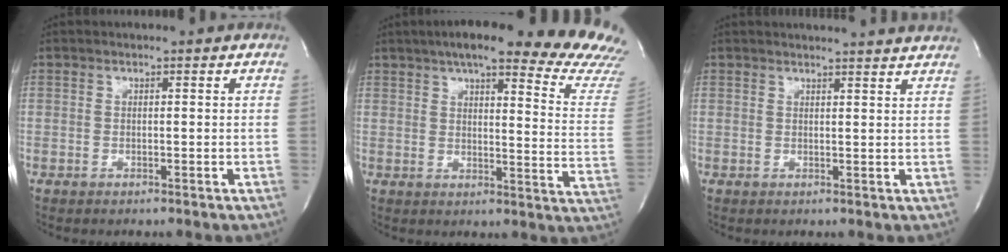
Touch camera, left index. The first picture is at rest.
{"total": 27.2, "force": [23.3, 2.6, 13.6], "torque": [-0.156, -0.072, 0.260]}
{"total": 9.8, "force": [9.4, -0.3, 2.4], "torque": [-0.029, -0.014, 0.092]}